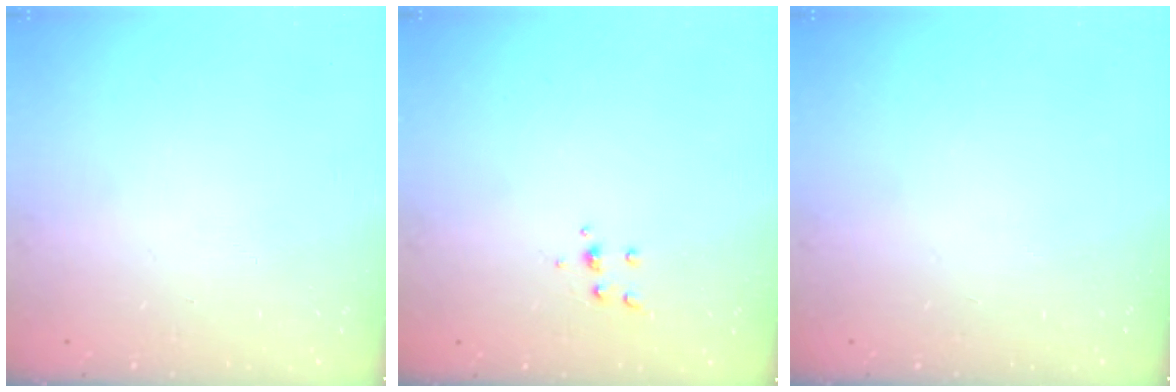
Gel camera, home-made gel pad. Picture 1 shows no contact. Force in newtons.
{"total": 4.0, "press": 3.9, "slide": 0.9}
{"total": 0.0}